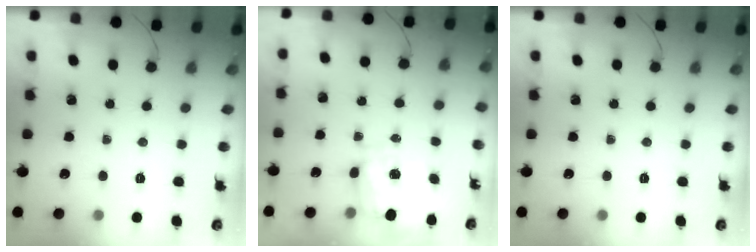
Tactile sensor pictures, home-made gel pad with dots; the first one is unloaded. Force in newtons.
{"total": 1.3, "press": 1.2, "slide": 0.5}
{"total": 0.0}